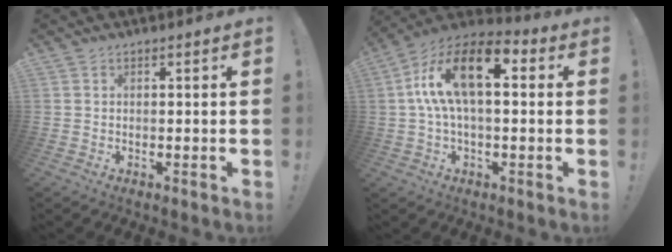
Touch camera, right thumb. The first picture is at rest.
{"total": 16.7, "force": [3.9, 7.9, 14.2], "torque": [-0.251, -0.004, 0.060]}